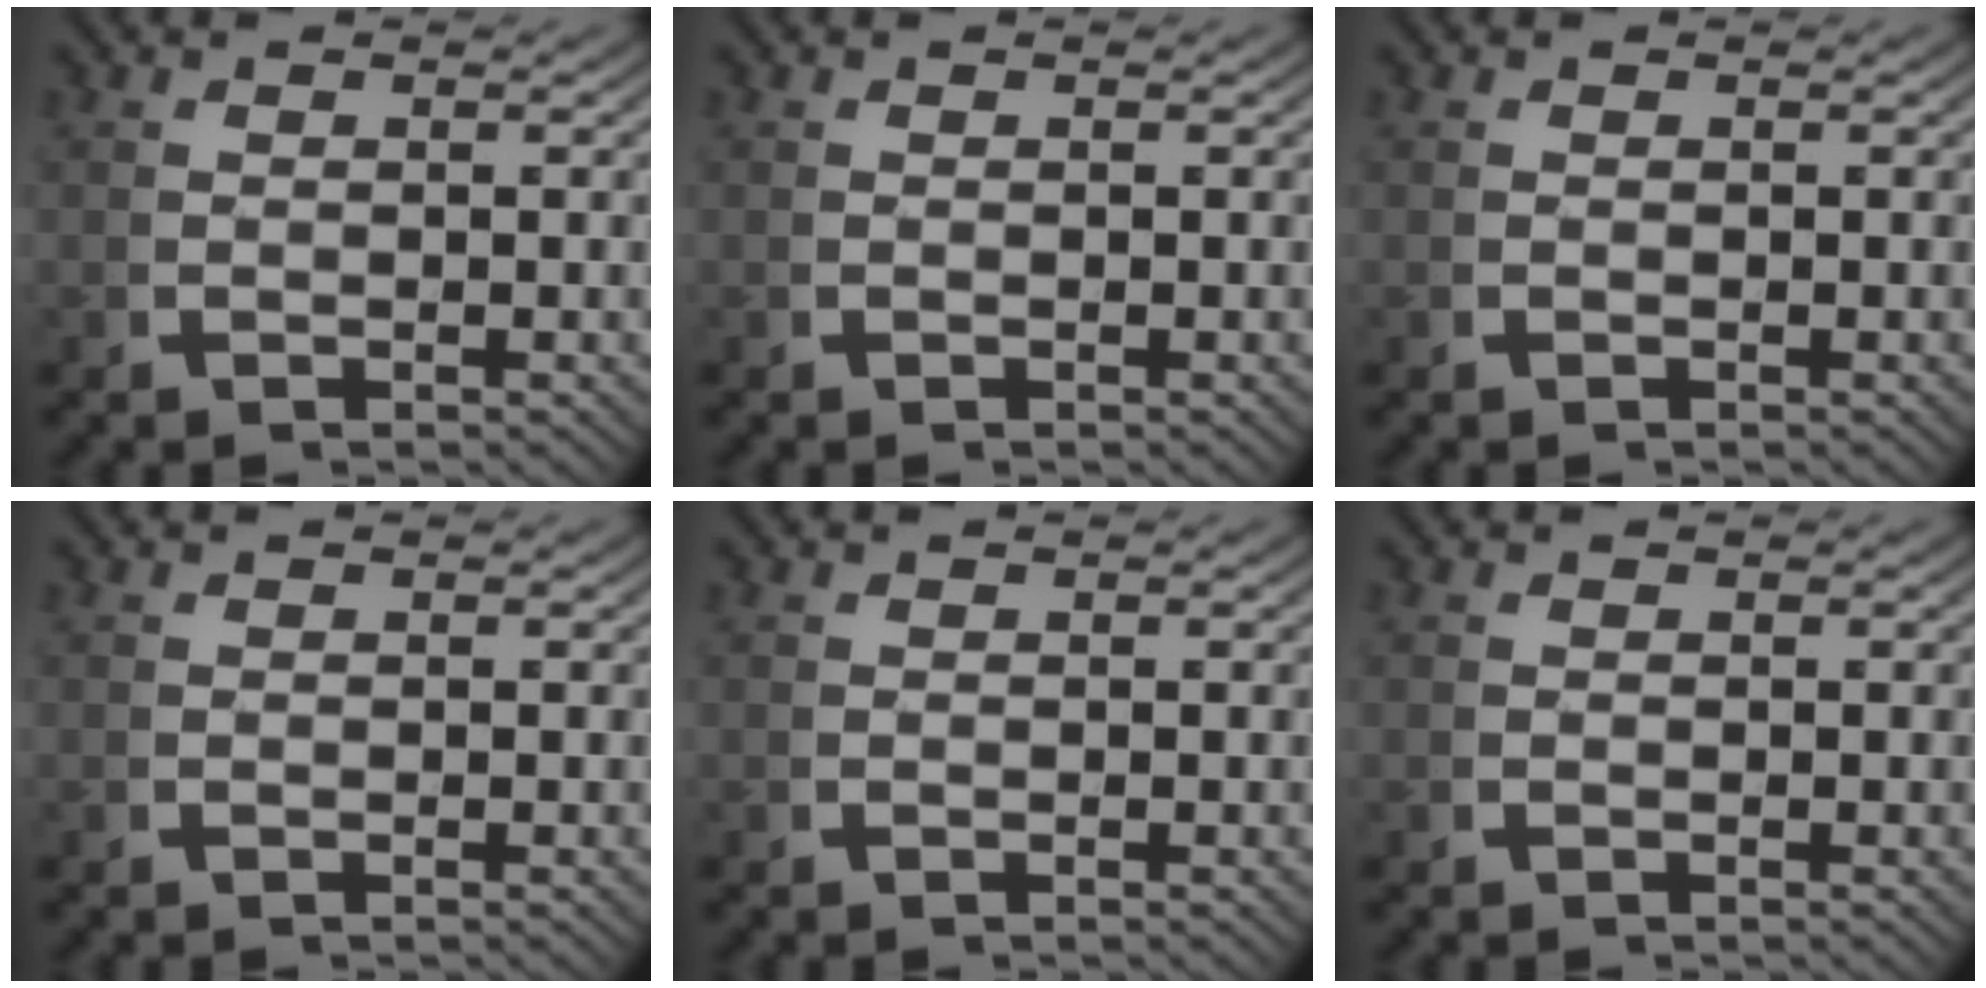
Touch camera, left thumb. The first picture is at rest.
{"total": 0.0}
{"total": 0.0}
{"total": 0.0}
{"total": 0.0}
{"total": 0.0}